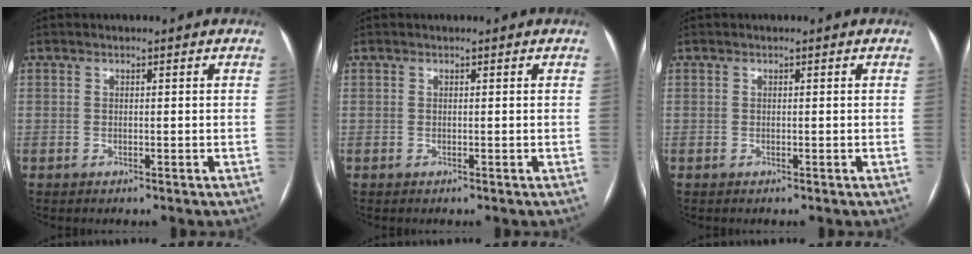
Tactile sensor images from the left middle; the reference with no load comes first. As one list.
[{"total": 0.0}, {"total": 0.0}]